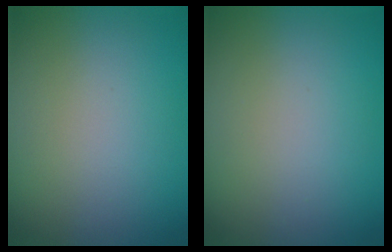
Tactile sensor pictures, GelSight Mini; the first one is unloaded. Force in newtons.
{"total": 0.0}